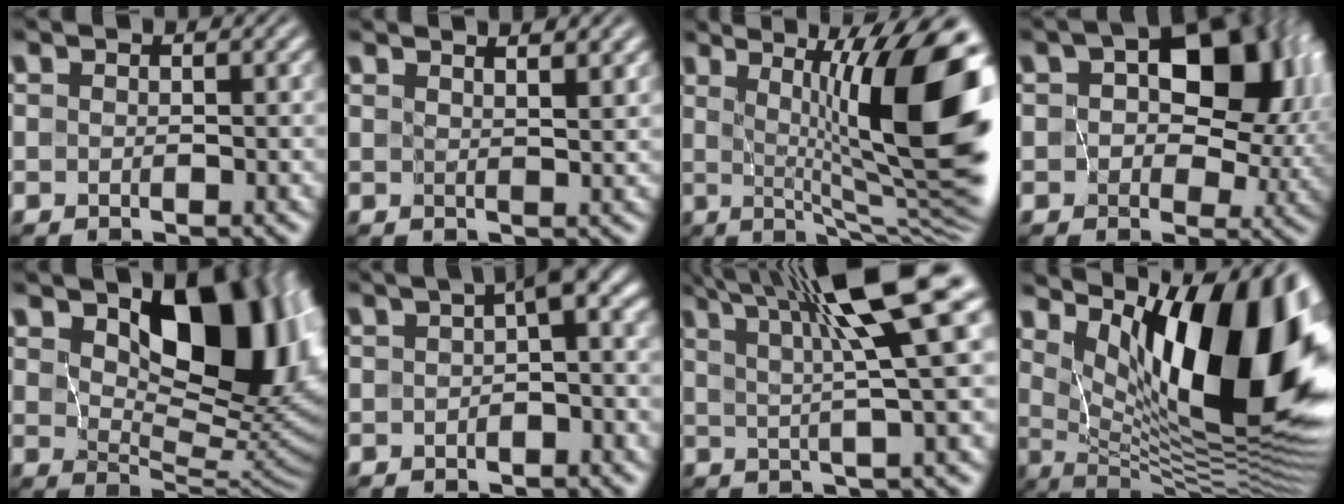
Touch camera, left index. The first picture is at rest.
{"total": 2.2, "force": [1.8, 0.2, 1.2], "torque": [-0.010, 0.004, 0.021]}
{"total": 14.5, "force": [2.2, 3.1, 14.0], "torque": [-0.177, 0.004, 0.037]}
{"total": 11.4, "force": [2.4, 6.9, 8.7], "torque": [-0.115, 0.009, 0.033]}
{"total": 10.0, "force": [3.3, 5.2, 7.9], "torque": [-0.118, -0.006, 0.056]}
{"total": 4.6, "force": [0.6, 2.0, 4.1], "torque": [-0.042, 0.019, 0.000]}
{"total": 10.6, "force": [5.0, 1.4, 9.3], "torque": [-0.125, 0.027, 0.077]}
{"total": 16.5, "force": [5.8, 5.9, 14.3], "torque": [-0.187, 0.004, 0.097]}